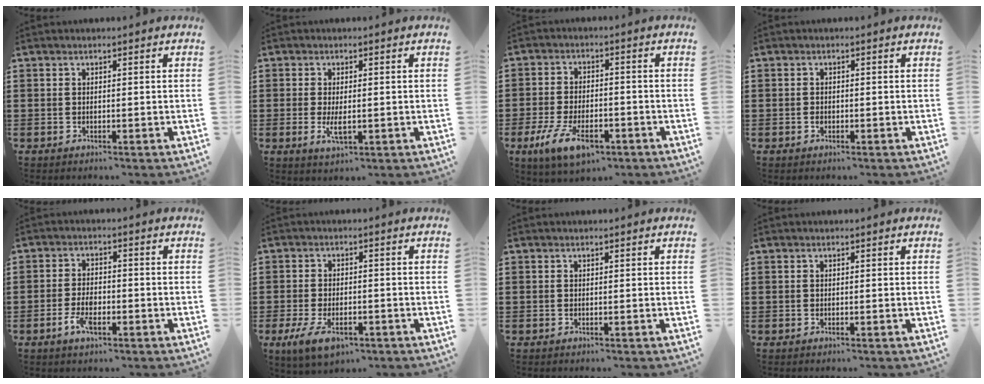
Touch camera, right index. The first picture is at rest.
{"total": 3.2, "force": [-0.3, 1.2, 2.9], "torque": [-0.060, -0.004, -0.006]}
{"total": 7.7, "force": [-4.1, 3.3, 5.6], "torque": [-0.123, -0.001, -0.075]}
{"total": 0.8, "force": [-0.4, 0.6, 0.4], "torque": [-0.009, 0.001, -0.007]}
{"total": 3.9, "force": [-1.7, 1.7, 3.1], "torque": [-0.068, -0.004, -0.034]}
{"total": 4.7, "force": [-2.5, 2.2, 3.4], "torque": [-0.077, -0.003, -0.048]}
{"total": 0.0}
{"total": 0.0}